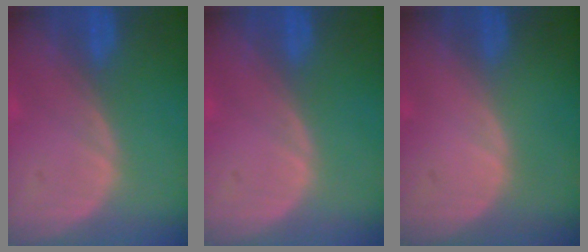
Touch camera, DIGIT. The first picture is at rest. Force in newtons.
{"total": 0.0}
{"total": 0.0}